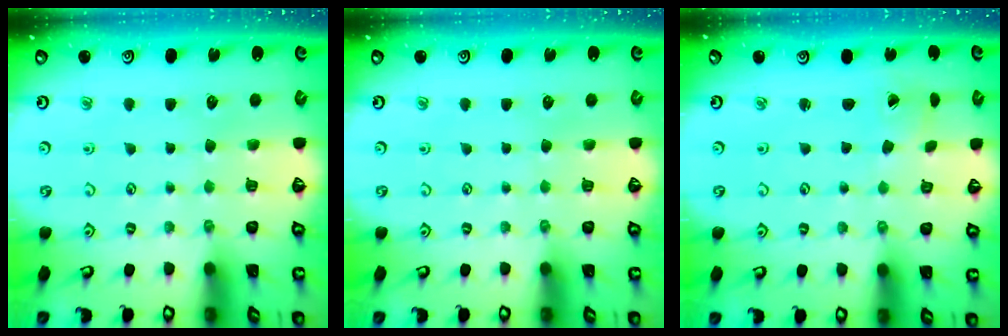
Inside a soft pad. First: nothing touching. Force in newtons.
{"total": 0.0}
{"total": 0.8, "press": 0.8, "slide": 0.0}